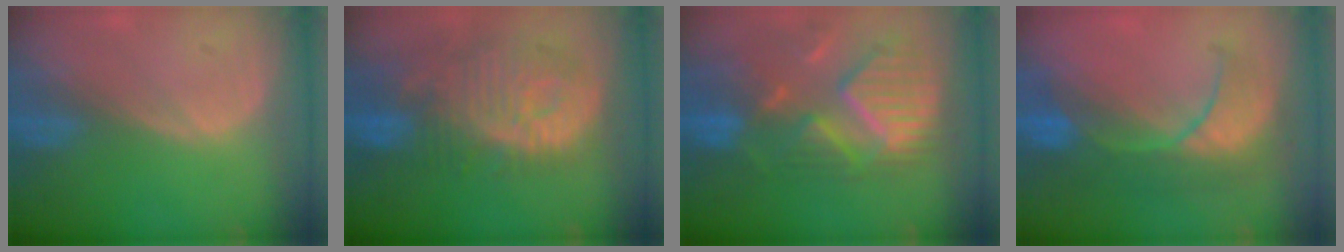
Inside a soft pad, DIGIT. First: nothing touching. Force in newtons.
{"total": 12.4, "press": 11.0, "slide": 5.7}
{"total": 12.2, "press": 10.5, "slide": 6.1}
{"total": 8.3, "press": 8.3, "slide": 0.9}